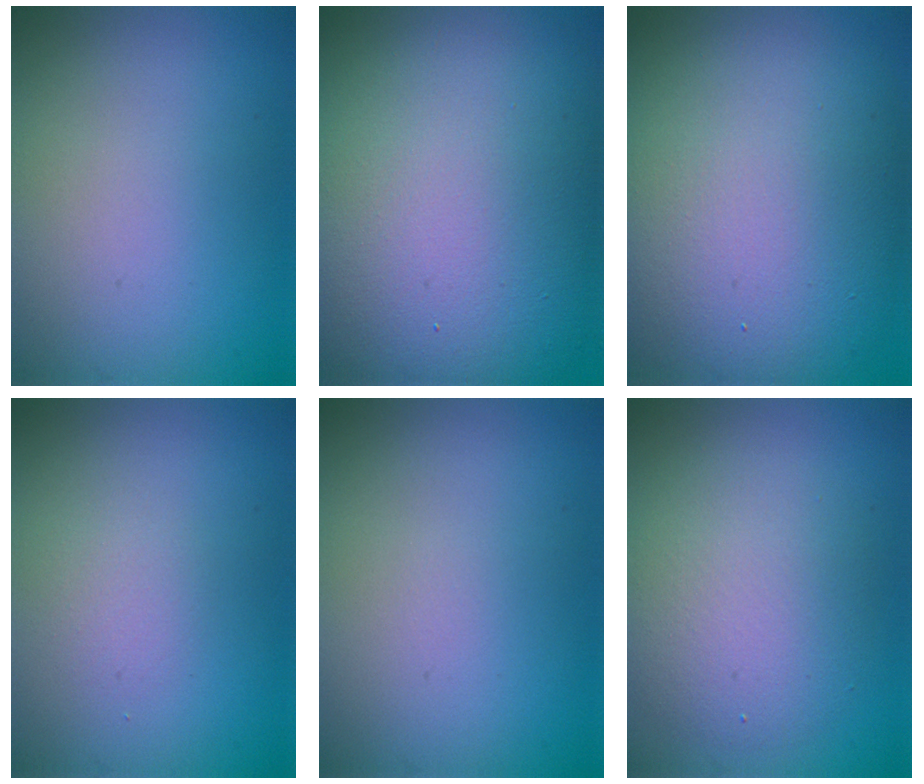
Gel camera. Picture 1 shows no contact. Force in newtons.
{"total": 20.1, "press": 20.1, "slide": 1.2}
{"total": 14.5, "press": 14.5, "slide": 0.8}
{"total": 1.2, "press": 1.2, "slide": 0.1}
{"total": 0.0}
{"total": 4.9, "press": 4.9, "slide": 0.3}